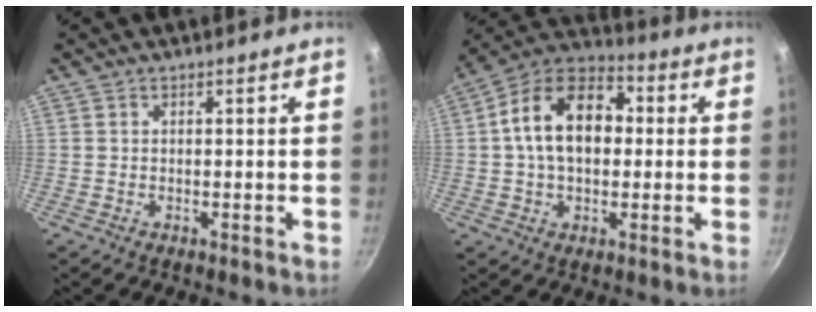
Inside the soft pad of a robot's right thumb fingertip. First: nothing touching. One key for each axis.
{"total": 15.8, "fx": 1.4, "fy": 10.6, "fz": 11.6, "tx": -0.160, "ty": 0.032, "tz": 0.004}